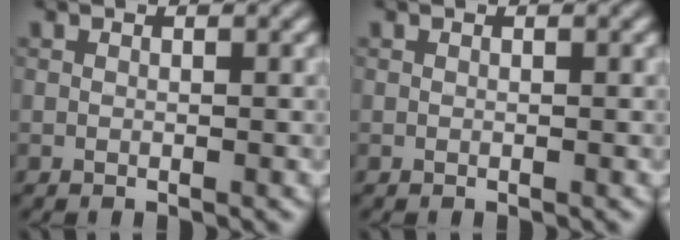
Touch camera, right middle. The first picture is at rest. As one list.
[{"total": 0.0}]